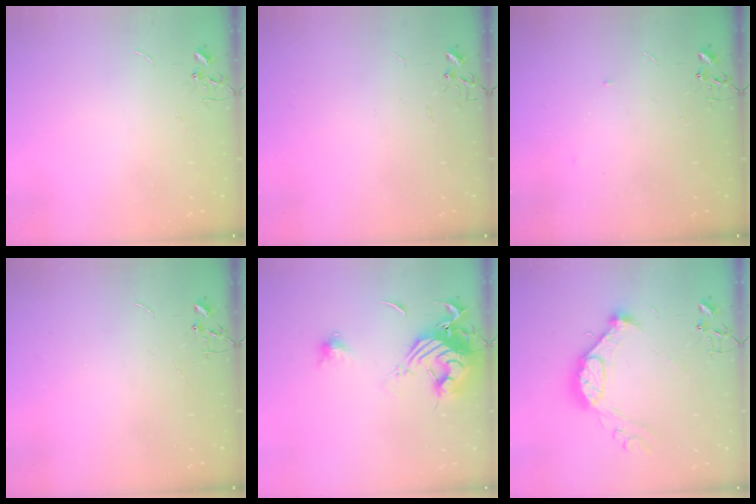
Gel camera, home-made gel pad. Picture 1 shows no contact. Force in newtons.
{"total": 0.0}
{"total": 3.1, "press": 3.0, "slide": 0.6}
{"total": 0.0}
{"total": 14.3, "press": 14.2, "slide": 1.6}
{"total": 14.3, "press": 14.3, "slide": 1.0}